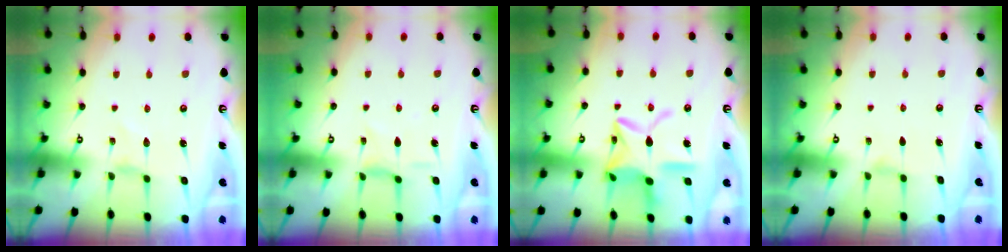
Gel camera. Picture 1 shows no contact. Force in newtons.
{"total": 2.5, "press": 2.5, "slide": 0.4}
{"total": 16.4, "press": 16.4, "slide": 1.3}
{"total": 0.8, "press": 0.8, "slide": 0.2}